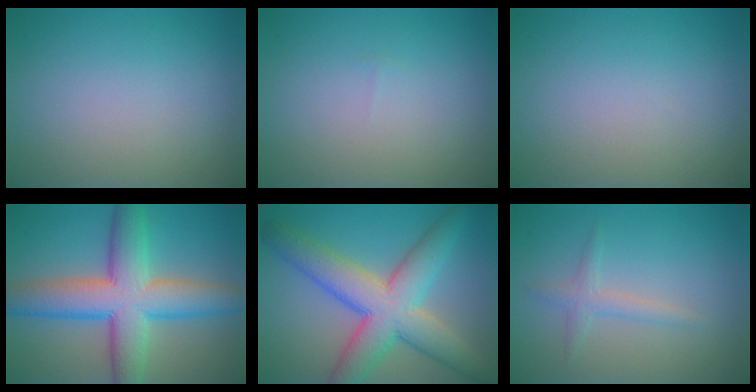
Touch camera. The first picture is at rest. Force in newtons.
{"total": 0.0}
{"total": 0.0}
{"total": 9.3, "press": 9.3, "slide": 0.3}
{"total": 9.0, "press": 9.0, "slide": 0.5}
{"total": 1.6, "press": 1.6, "slide": 0.0}